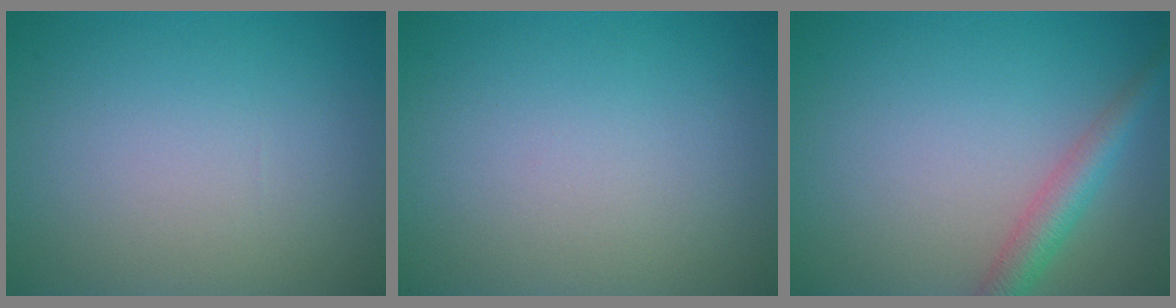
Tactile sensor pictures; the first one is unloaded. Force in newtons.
{"total": 0.0}
{"total": 2.9, "press": 2.9, "slide": 0.2}